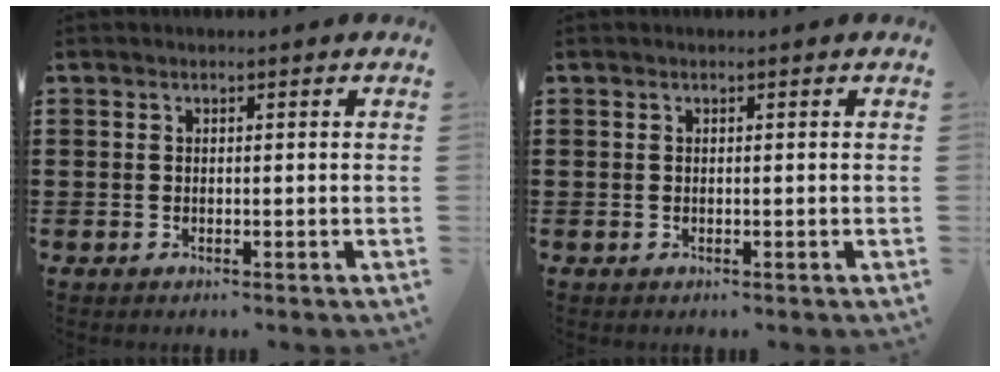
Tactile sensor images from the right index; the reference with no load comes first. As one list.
[{"total": 0.0}]